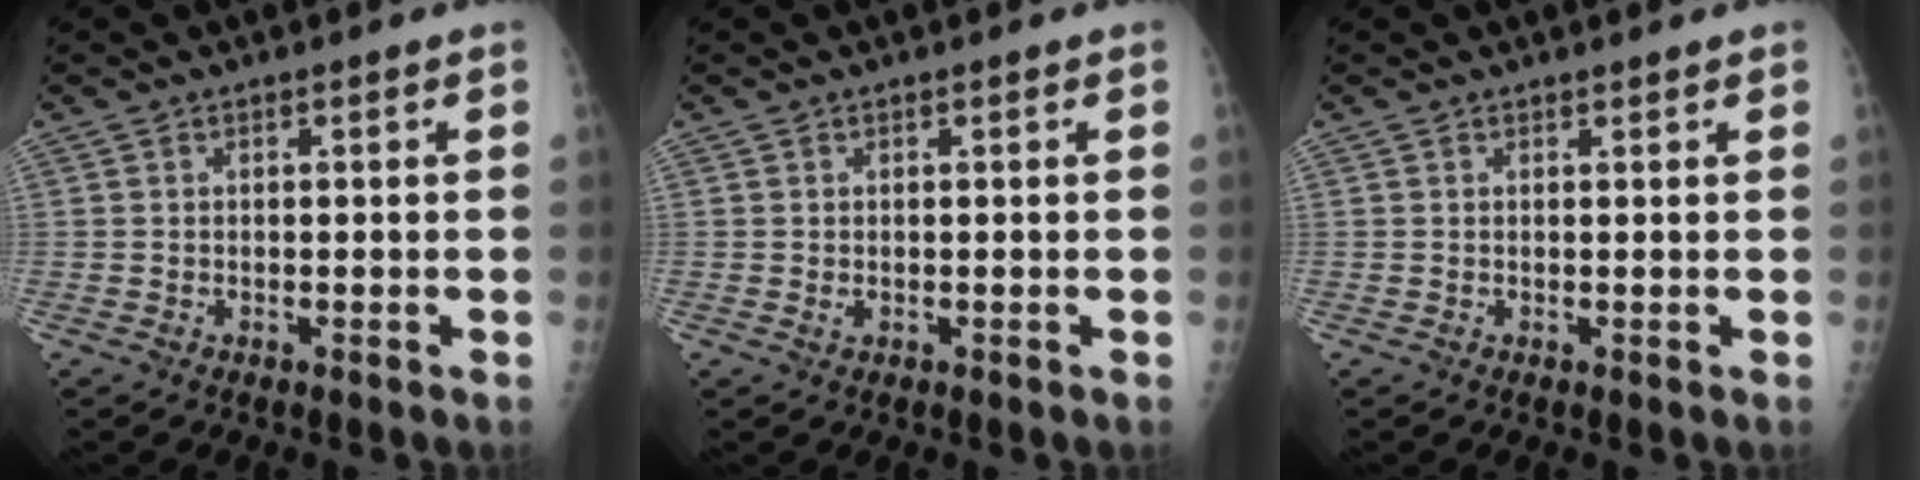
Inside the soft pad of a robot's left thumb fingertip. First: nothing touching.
{"total": 1.4, "force": [0.5, 0.7, 1.1], "torque": [-0.016, -0.002, 0.011]}
{"total": 1.0, "force": [0.9, 0.3, 0.3], "torque": [0.000, -0.003, 0.013]}